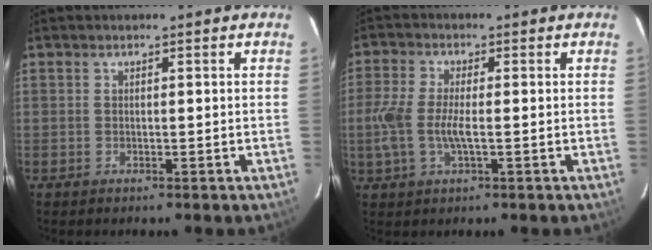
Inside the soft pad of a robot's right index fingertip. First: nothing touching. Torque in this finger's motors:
{"motor_torque": [0.84, -0.19, 0.54, 0.13]}